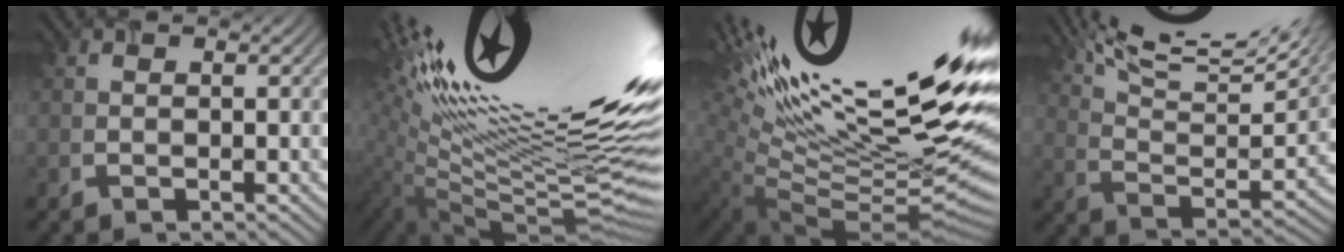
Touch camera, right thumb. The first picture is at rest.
{"total": 20.9, "force": [8.6, 4.6, 18.5], "torque": [-0.262, 0.060, 0.133]}
{"total": 20.1, "force": [9.0, 5.2, 17.2], "torque": [-0.240, 0.059, 0.142]}
{"total": 15.2, "force": [10.2, 3.3, 10.8], "torque": [-0.196, 0.004, 0.155]}